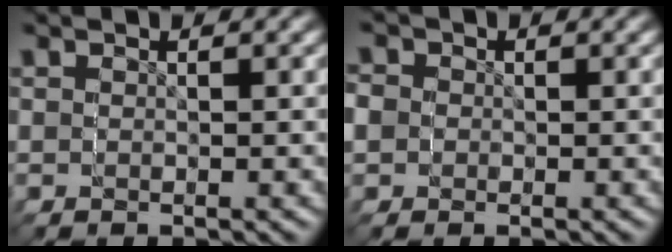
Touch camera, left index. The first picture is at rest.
{"total": 2.9, "force": [0.3, 2.8, -0.4], "torque": [-0.004, -0.027, 0.010]}